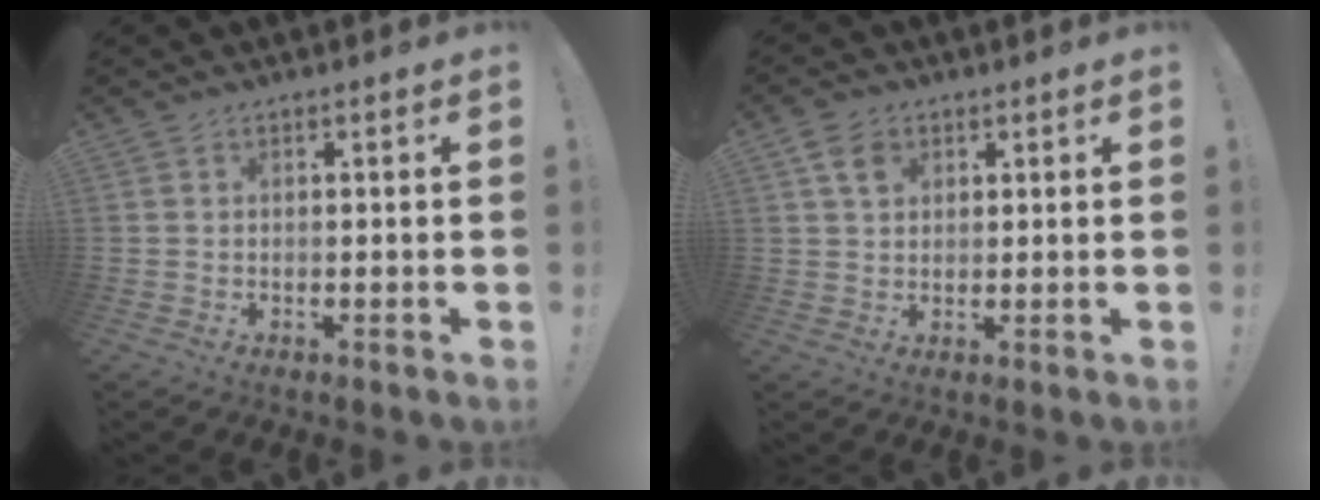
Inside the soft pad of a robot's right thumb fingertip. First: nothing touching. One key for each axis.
{"total": 5.5, "fx": 2.6, "fy": 4.0, "fz": 2.6, "tx": -0.042, "ty": -0.001, "tz": 0.049}